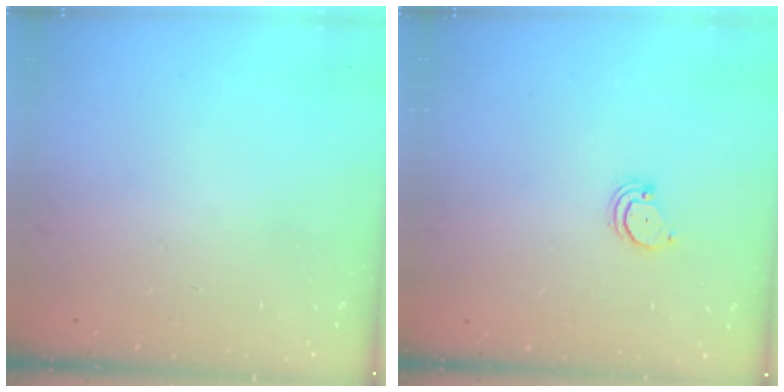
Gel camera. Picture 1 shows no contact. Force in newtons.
{"total": 2.1, "press": 2.1, "slide": 0.2}